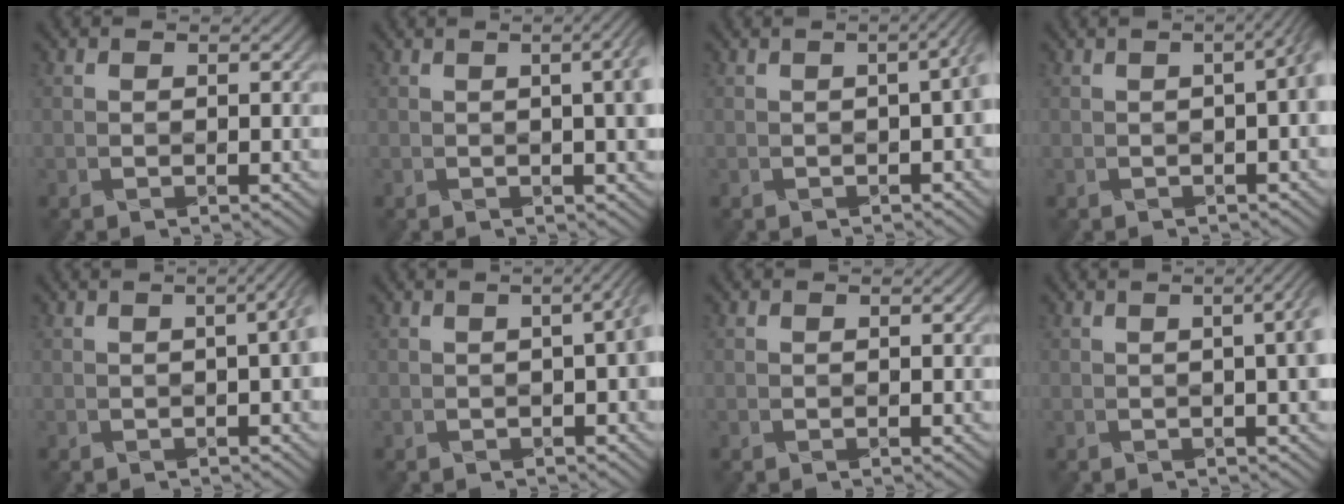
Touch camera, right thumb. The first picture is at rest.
{"total": 5.7, "force": [0.3, 1.5, 5.5], "torque": [-0.055, 0.015, 0.004]}
{"total": 3.5, "force": [-0.4, 0.7, 3.4], "torque": [-0.037, 0.009, -0.002]}
{"total": 3.8, "force": [-0.2, 0.9, 3.7], "torque": [-0.041, 0.010, 0.000]}
{"total": 4.1, "force": [-0.2, 1.0, 4.0], "torque": [-0.042, 0.009, 0.002]}
{"total": 3.4, "force": [-0.2, 0.7, 3.3], "torque": [-0.038, 0.009, 0.000]}
{"total": 0.0}
{"total": 5.3, "force": [0.0, 1.5, 5.1], "torque": [-0.047, 0.015, 0.001]}